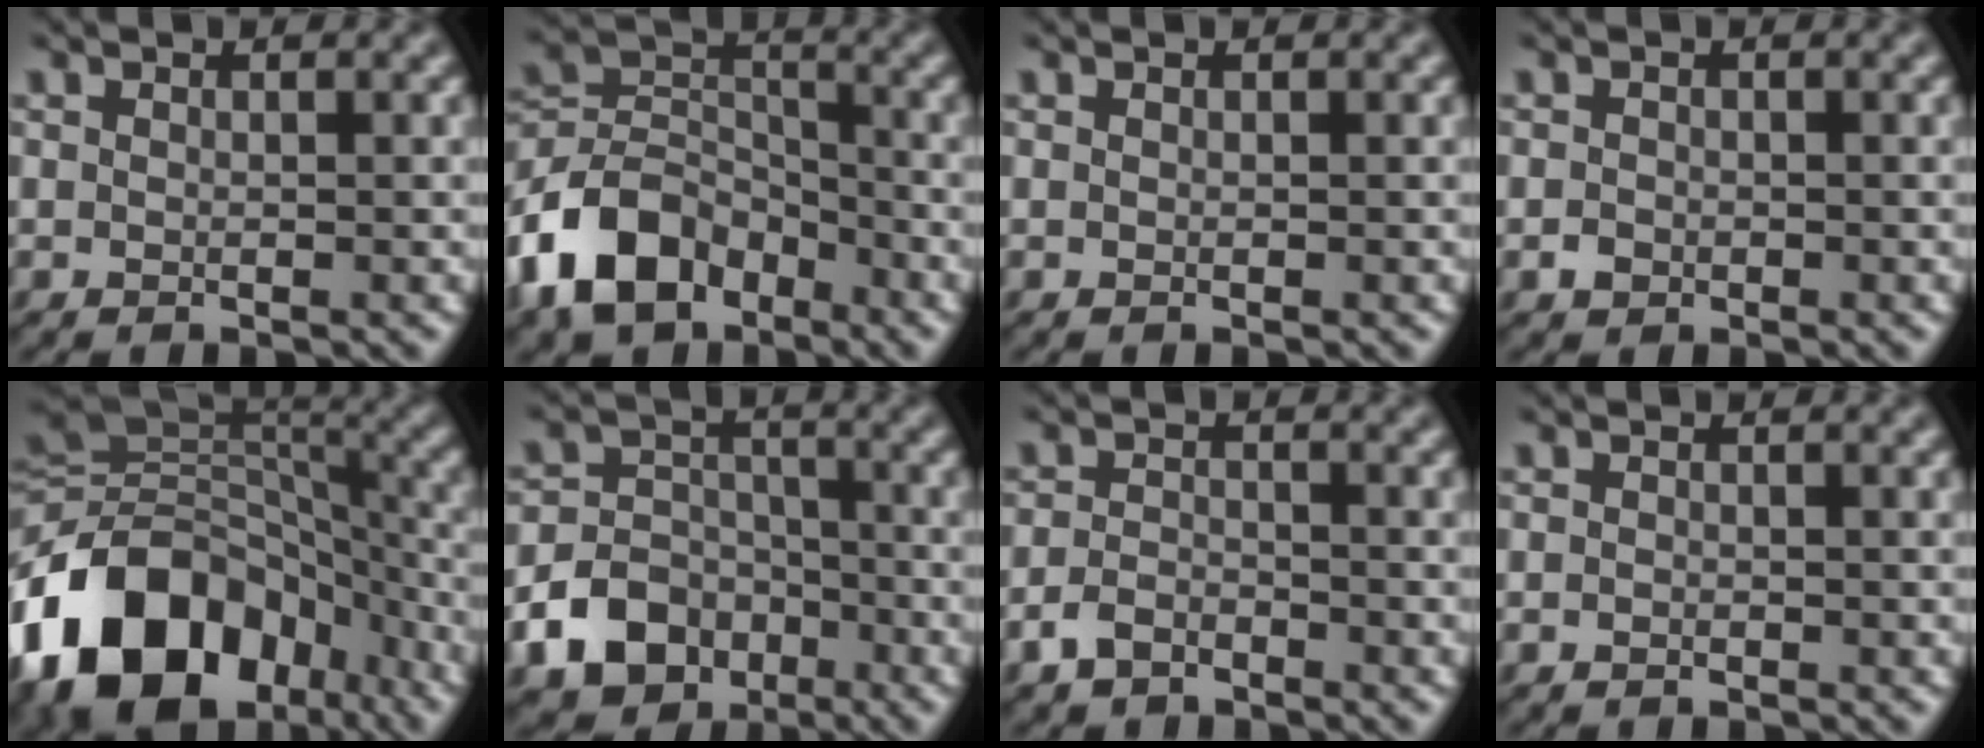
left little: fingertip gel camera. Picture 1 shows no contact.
{"total": 8.5, "force": [-5.1, 5.4, 4.2], "torque": [-0.081, 0.007, -0.115]}
{"total": 0.0}
{"total": 1.0, "force": [-0.6, 0.8, 0.3], "torque": [-0.003, -0.001, -0.015]}
{"total": 15.3, "force": [-7.5, 10.2, 8.7], "torque": [-0.164, 0.010, -0.138]}
{"total": 9.8, "force": [-5.4, 7.6, 2.8], "torque": [-0.040, -0.026, -0.114]}
{"total": 2.3, "force": [-1.8, 1.2, 0.8], "torque": [-0.015, 0.004, -0.043]}
{"total": 0.6, "force": [-0.5, 0.3, 0.1], "torque": [-0.001, -0.002, -0.012]}